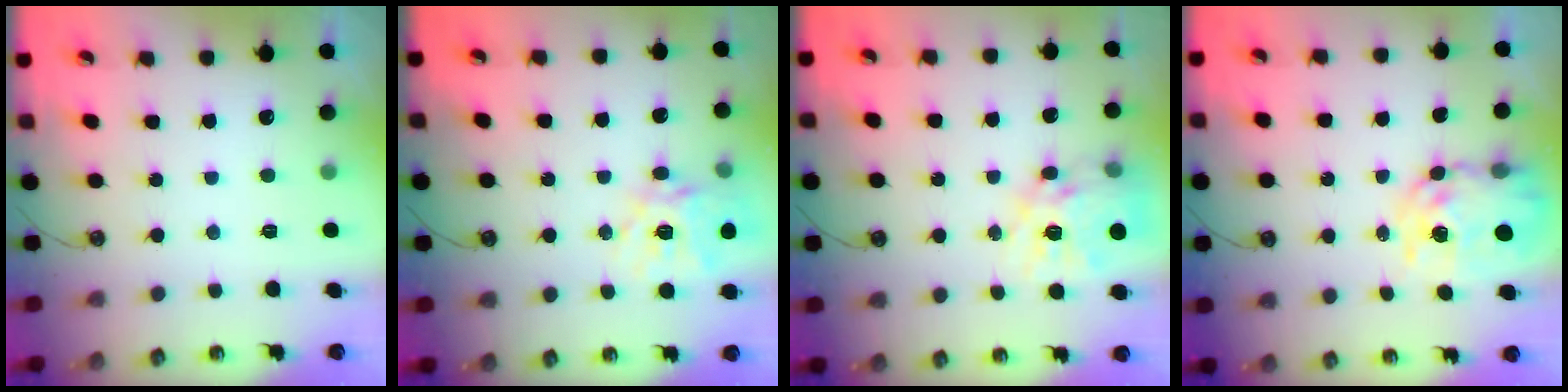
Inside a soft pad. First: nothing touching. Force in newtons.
{"total": 16.6, "press": 16.4, "slide": 2.3}
{"total": 15.3, "press": 15.2, "slide": 1.4}
{"total": 12.3, "press": 12.2, "slide": 1.0}